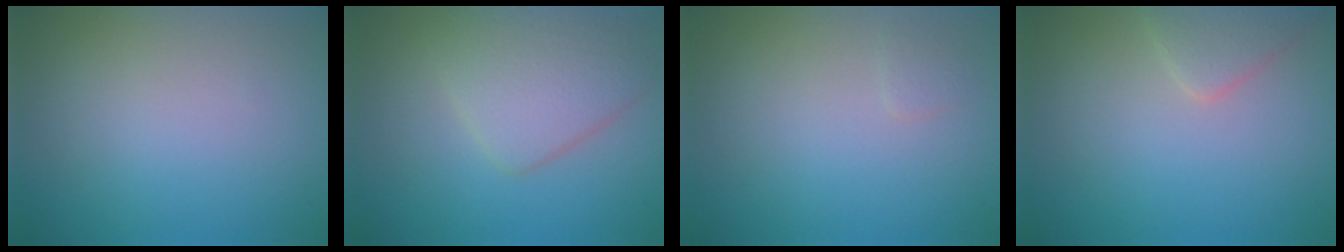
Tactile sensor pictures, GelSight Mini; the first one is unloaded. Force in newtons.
{"total": 4.4, "press": 4.4, "slide": 0.1}
{"total": 0.6, "press": 0.6, "slide": 0.0}
{"total": 2.2, "press": 2.2, "slide": 0.1}